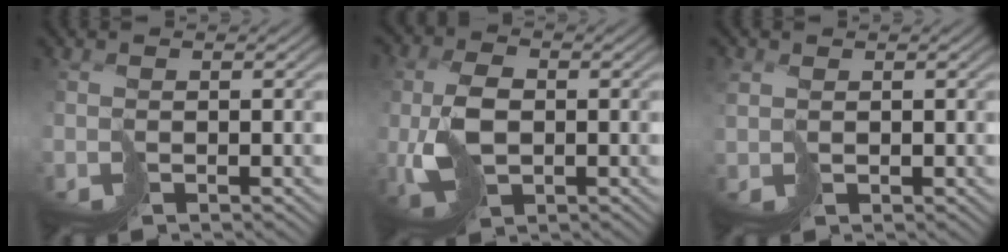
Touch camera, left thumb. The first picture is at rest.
{"total": 6.6, "force": [-0.1, 4.0, 5.3], "torque": [-0.117, -0.001, 0.004]}
{"total": 2.0, "force": [0.8, 1.6, 0.9], "torque": [-0.036, -0.001, 0.016]}